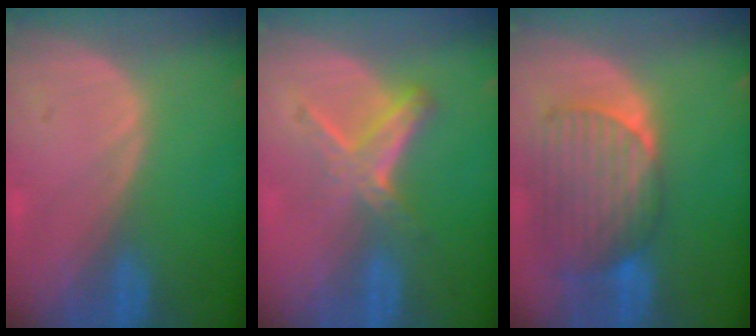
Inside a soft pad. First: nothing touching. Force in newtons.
{"total": 6.1, "press": 5.2, "slide": 3.2}
{"total": 9.4, "press": 8.3, "slide": 4.4}